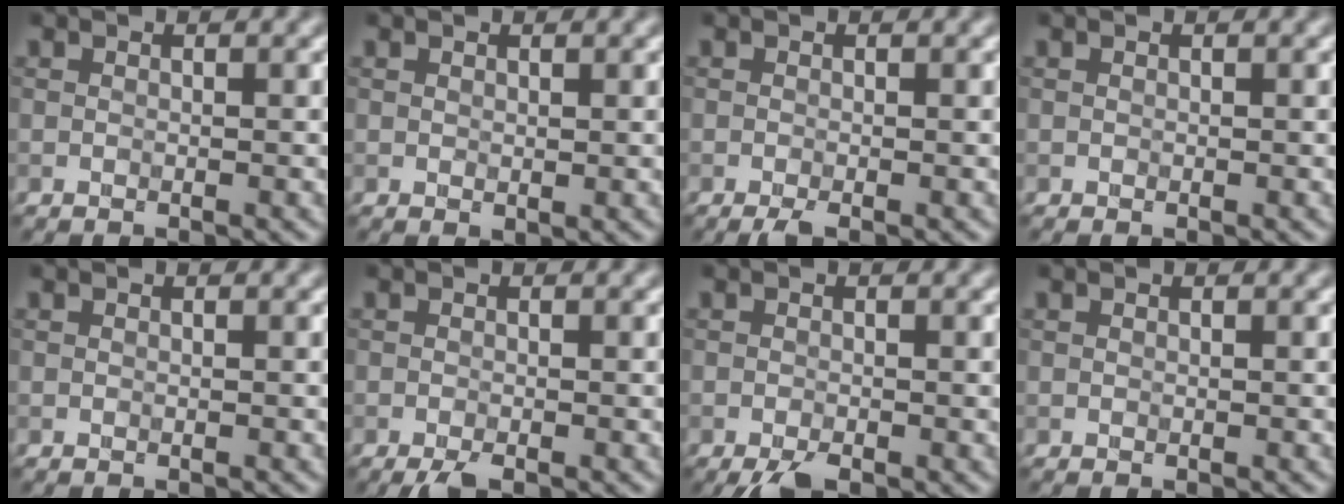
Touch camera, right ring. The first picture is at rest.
{"total": 0.7, "force": [0.6, 0.2, 0.3], "torque": [-0.003, 0.002, 0.012]}
{"total": 1.3, "force": [-0.9, 0.0, 0.9], "torque": [-0.017, 0.000, -0.017]}
{"total": 0.0}
{"total": 0.0}
{"total": 1.6, "force": [-1.1, 0.3, 1.1], "torque": [-0.020, 0.001, -0.021]}
{"total": 1.9, "force": [-1.3, 0.5, 1.3], "torque": [-0.022, 0.002, -0.024]}
{"total": 0.0}